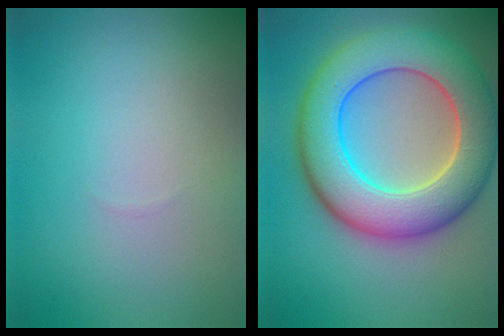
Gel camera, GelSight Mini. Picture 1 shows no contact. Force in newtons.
{"total": 10.6, "press": 10.6, "slide": 0.5}